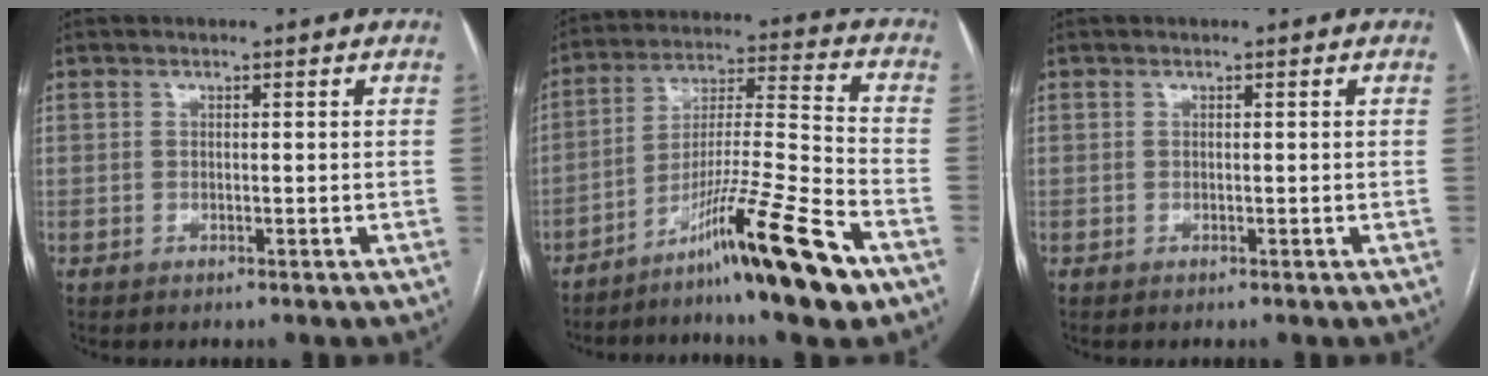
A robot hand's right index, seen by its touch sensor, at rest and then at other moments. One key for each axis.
{"total": 16.3, "fx": -10.4, "fy": -1.0, "fz": 12.5, "tx": -0.222, "ty": -0.015, "tz": -0.179}
{"total": 0.0}